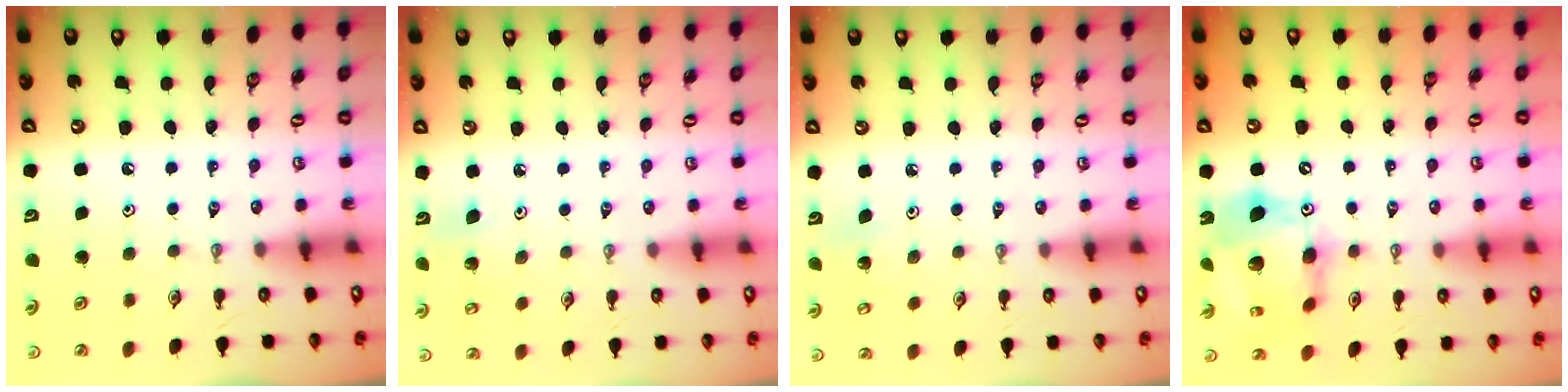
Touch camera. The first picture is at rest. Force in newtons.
{"total": 5.4, "press": 5.3, "slide": 1.3}
{"total": 2.8, "press": 2.8, "slide": 0.2}
{"total": 17.4, "press": 17.3, "slide": 1.8}